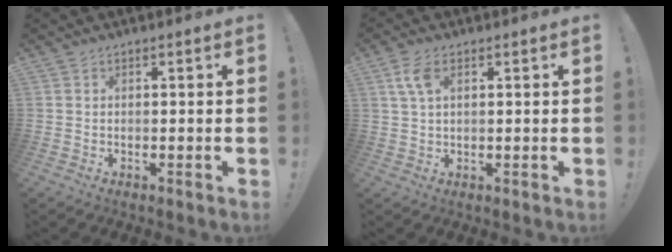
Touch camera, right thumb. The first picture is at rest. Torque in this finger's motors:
{"motor_torque": [0.63, 0.57, 0.38, -0.06, 0.02]}